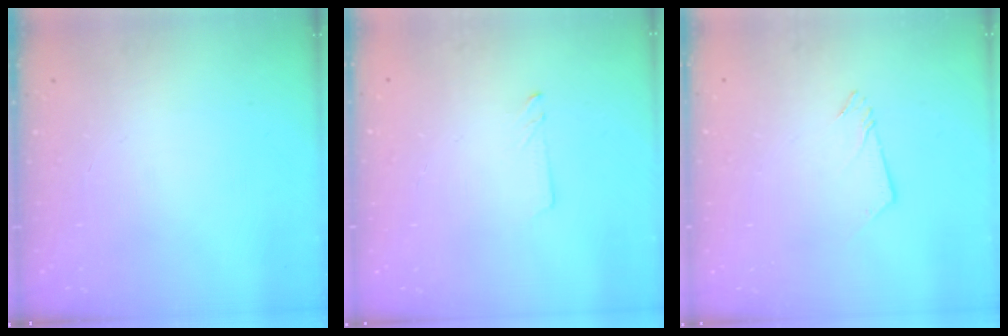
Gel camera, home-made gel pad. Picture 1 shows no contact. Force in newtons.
{"total": 1.6, "press": 1.6, "slide": 0.1}
{"total": 2.9, "press": 2.9, "slide": 0.3}